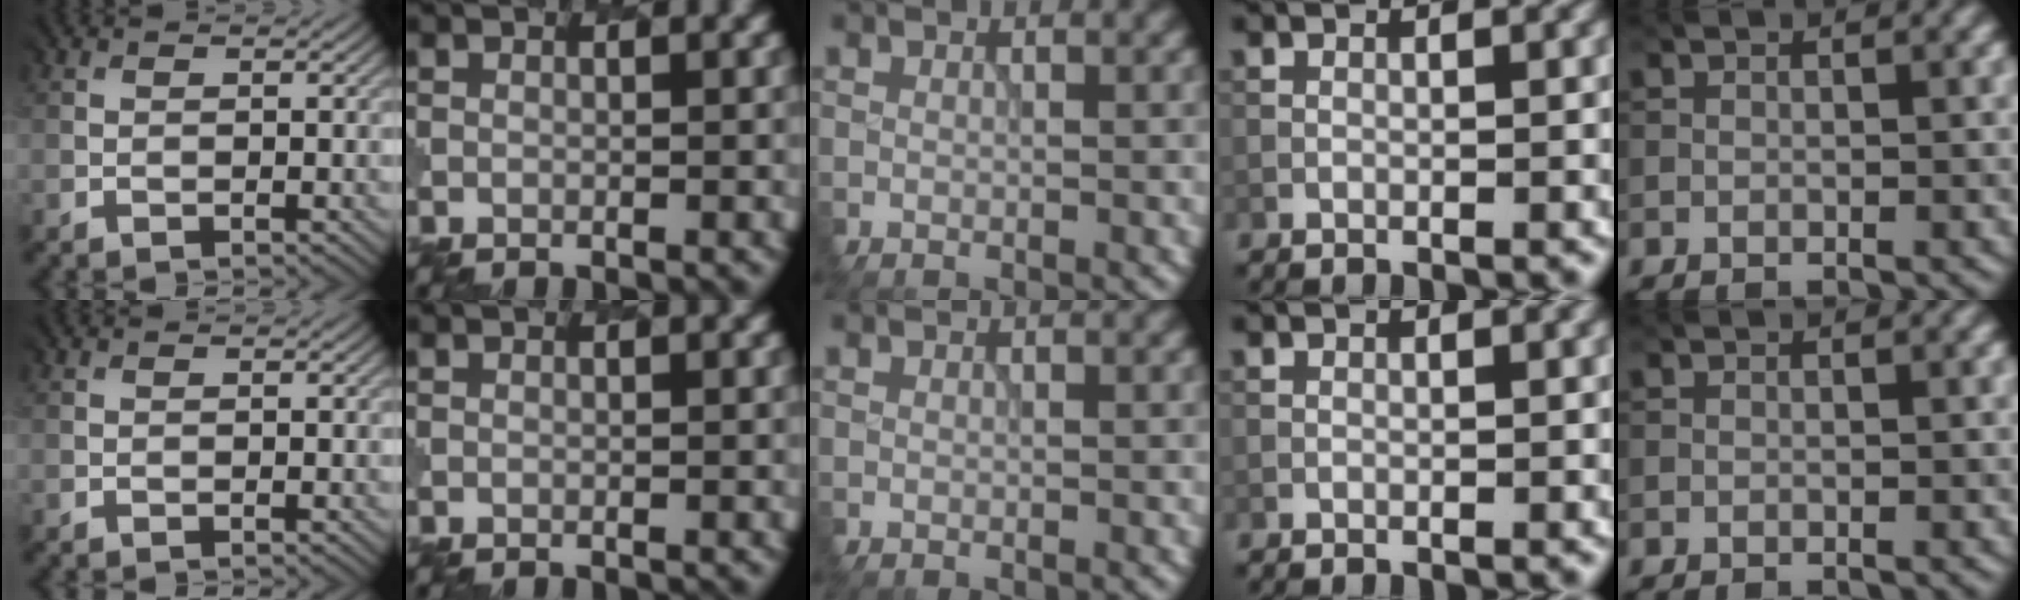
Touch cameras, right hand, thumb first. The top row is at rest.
{}